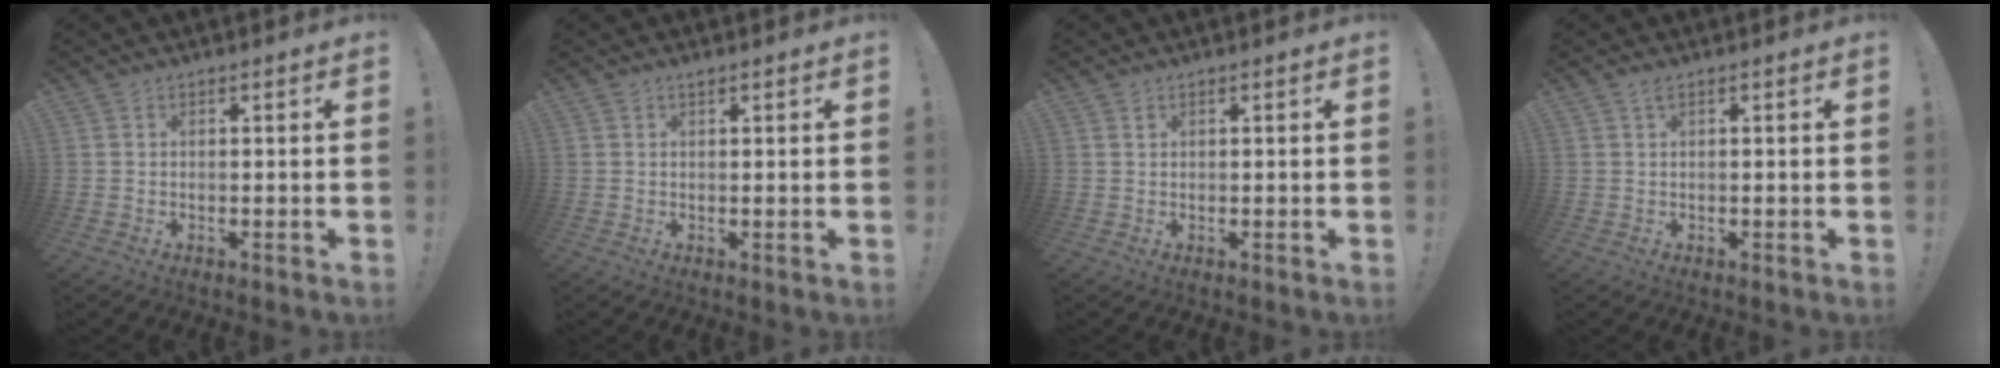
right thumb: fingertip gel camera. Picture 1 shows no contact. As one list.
[{"total": 0.7, "force": [0.6, 0.1, 0.3], "torque": [-0.003, 0.000, 0.010]}, {"total": 0.6, "force": [0.5, 0.3, 0.2], "torque": [0.001, -0.002, 0.009]}, {"total": 1.1, "force": [0.9, 0.2, 0.7], "torque": [-0.010, 0.000, 0.013]}]